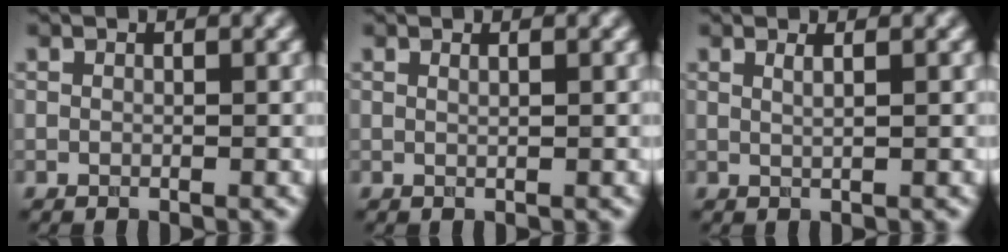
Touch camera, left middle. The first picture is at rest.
{"total": 0.7, "force": [0.3, 0.3, 0.6], "torque": [-0.004, -0.003, 0.000]}
{"total": 1.4, "force": [0.6, 0.6, 1.1], "torque": [-0.008, 0.001, -0.001]}